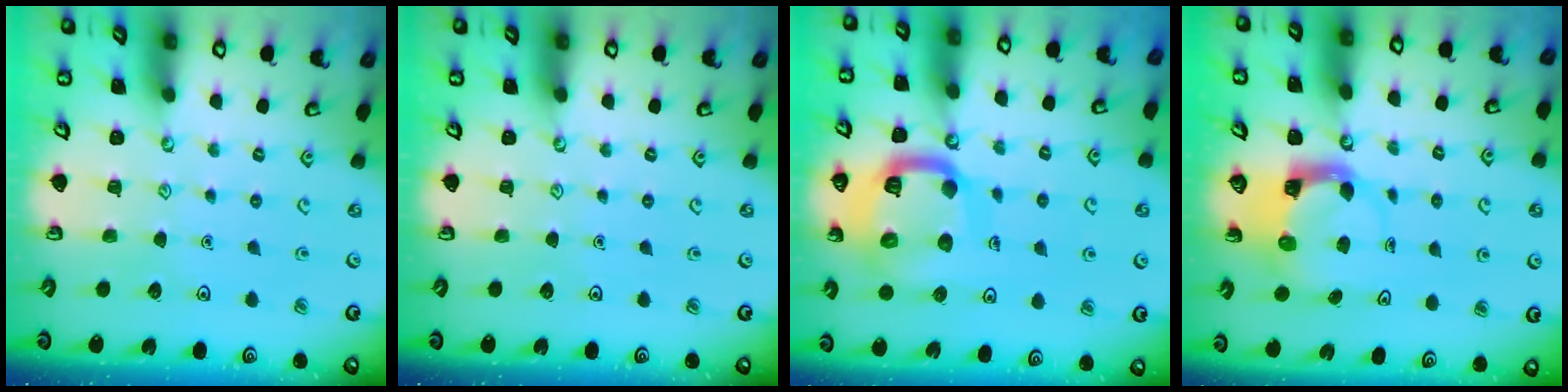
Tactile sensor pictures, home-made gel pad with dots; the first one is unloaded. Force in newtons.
{"total": 0.0}
{"total": 17.3, "press": 17.2, "slide": 1.8}
{"total": 3.7, "press": 3.7, "slide": 0.5}